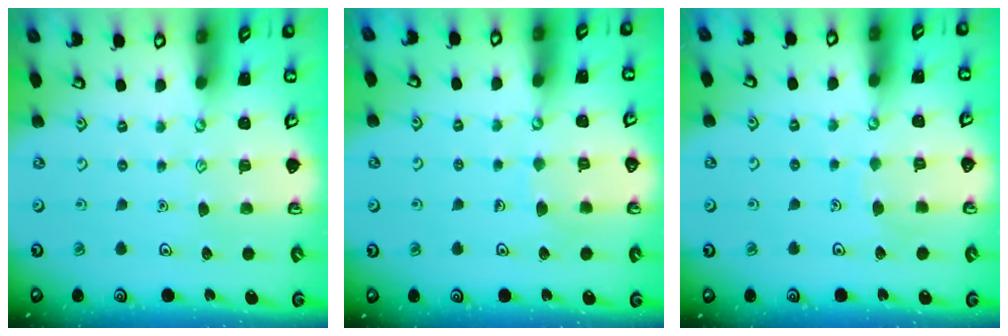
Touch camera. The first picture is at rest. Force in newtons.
{"total": 4.9, "press": 4.8, "slide": 0.3}
{"total": 3.5, "press": 3.5, "slide": 0.3}